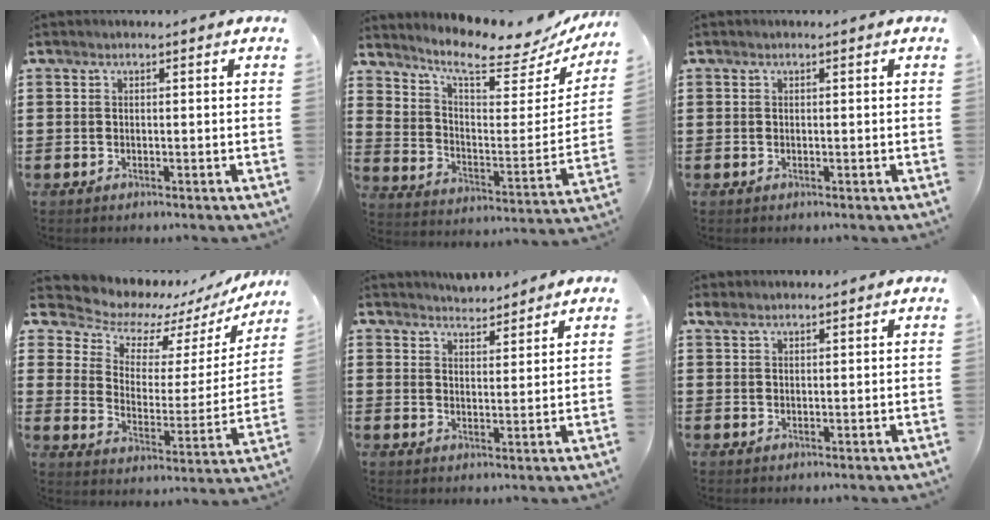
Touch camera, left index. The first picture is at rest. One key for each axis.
{"total": 7.0, "fx": 5.9, "fy": 1.5, "fz": 3.6, "tx": -0.091, "ty": -0.041, "tz": 0.095}
{"total": 0.0}
{"total": 6.6, "fx": 5.8, "fy": 3.0, "fz": 1.4, "tx": -0.048, "ty": -0.047, "tz": 0.095}
{"total": 3.6, "fx": 3.6, "fy": 0.4, "fz": 0.1, "tx": -0.012, "ty": -0.011, "tz": 0.068}
{"total": 1.8, "fx": 1.6, "fy": 0.6, "fz": 0.6, "tx": -0.016, "ty": 0.002, "tz": 0.031}